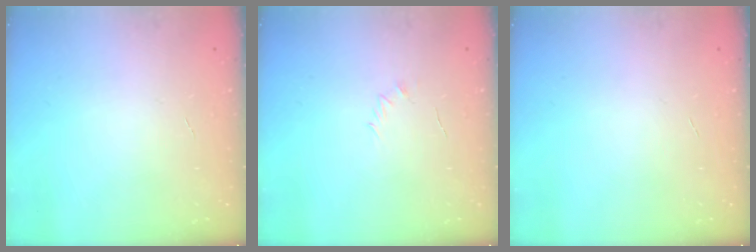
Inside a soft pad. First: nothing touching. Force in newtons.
{"total": 2.5, "press": 2.4, "slide": 0.7}
{"total": 0.0}